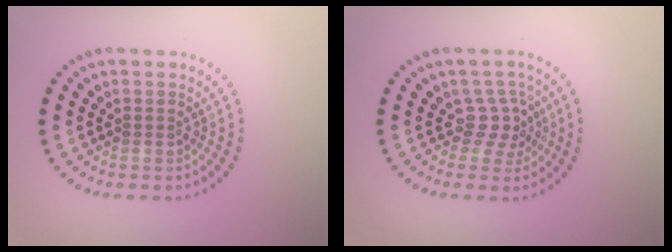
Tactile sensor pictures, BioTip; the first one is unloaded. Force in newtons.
{"total": 2.4, "press": 1.6, "slide": 1.7}